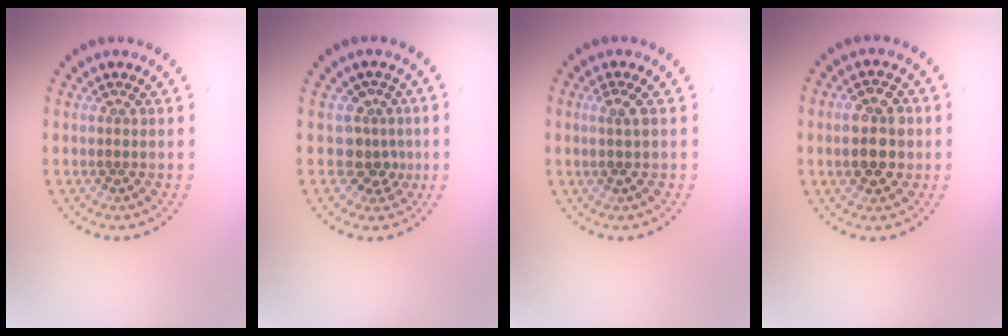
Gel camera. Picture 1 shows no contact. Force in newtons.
{"total": 2.6, "press": 1.9, "slide": 1.8}
{"total": 1.3, "press": 1.1, "slide": 0.7}
{"total": 4.9, "press": 4.9, "slide": 0.2}